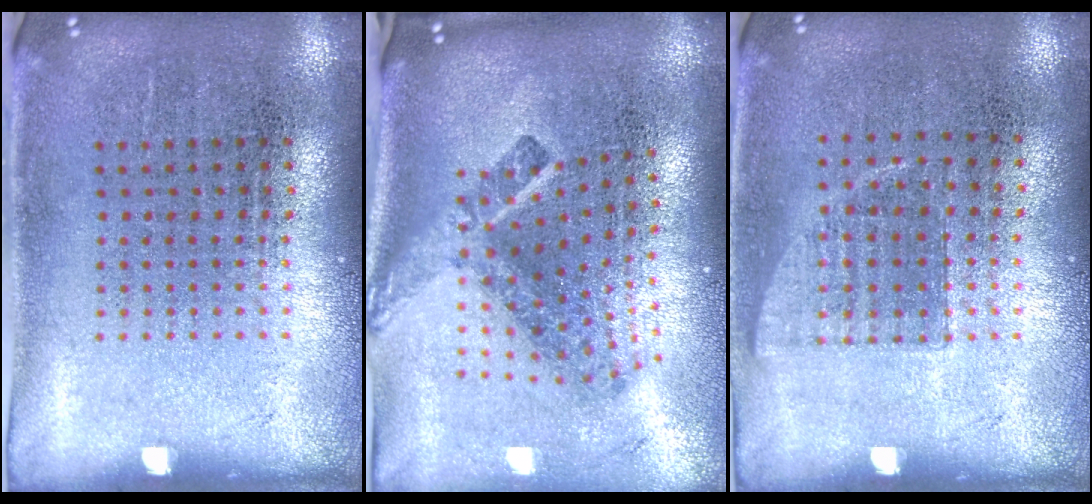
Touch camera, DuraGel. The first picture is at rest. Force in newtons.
{"total": 2.7, "press": 1.7, "slide": 2.1}
{"total": 0.7, "press": 0.6, "slide": 0.2}